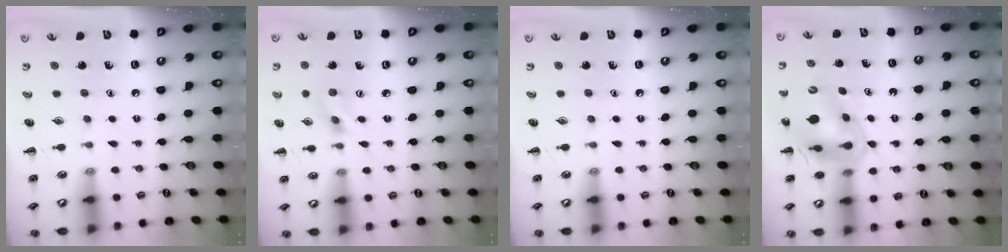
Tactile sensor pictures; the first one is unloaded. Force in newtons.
{"total": 2.8, "press": 2.6, "slide": 1.0}
{"total": 0.0}
{"total": 12.8, "press": 12.2, "slide": 3.6}